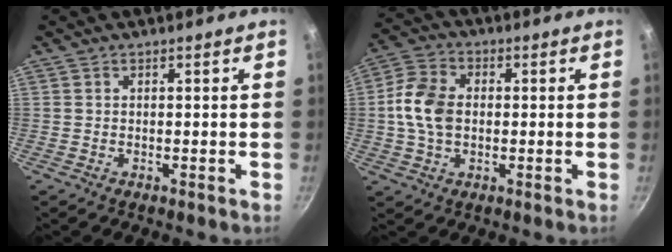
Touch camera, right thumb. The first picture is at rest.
{"total": 9.7, "force": [0.0, 6.8, 6.8], "torque": [-0.123, 0.015, -0.010]}